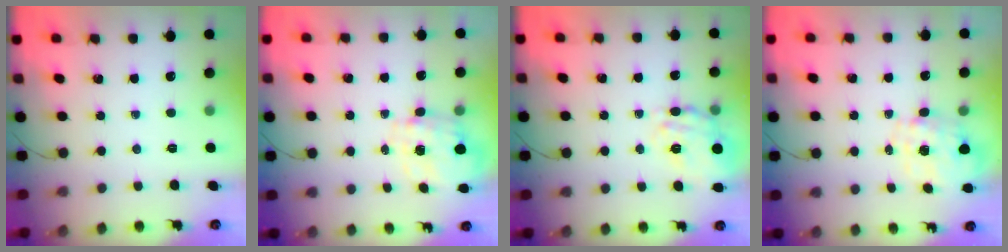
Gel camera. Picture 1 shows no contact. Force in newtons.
{"total": 2.7, "press": 2.5, "slide": 1.1}
{"total": 9.8, "press": 9.5, "slide": 2.5}
{"total": 1.3, "press": 1.2, "slide": 0.5}